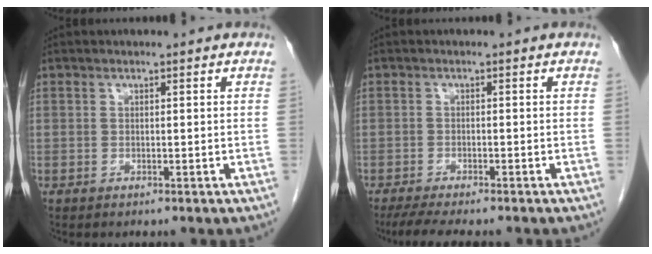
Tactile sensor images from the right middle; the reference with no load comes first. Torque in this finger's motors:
{"motor_torque": [0.35, -0.30, 0.06, 0.02]}